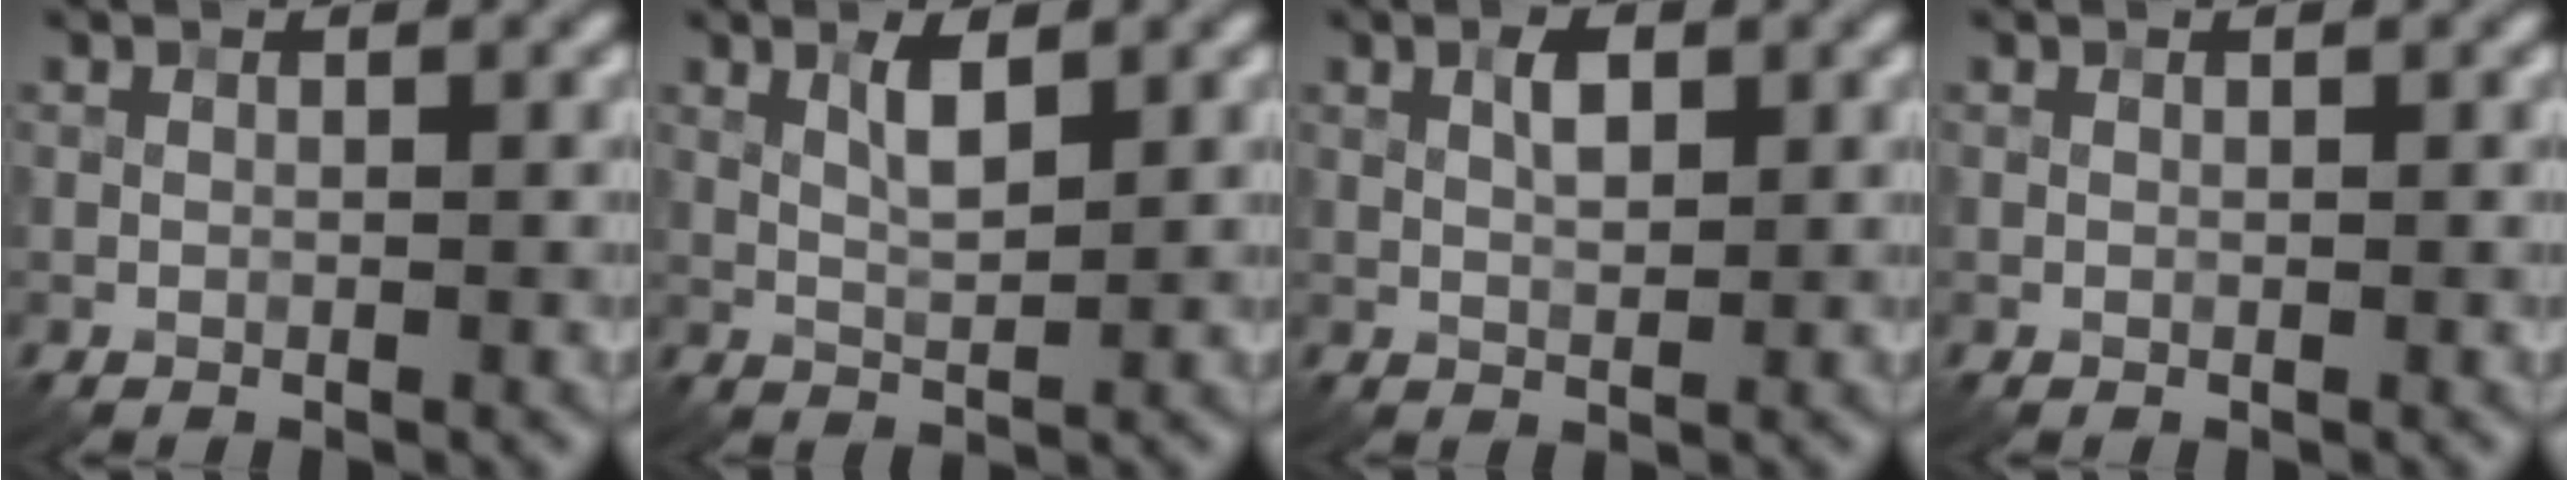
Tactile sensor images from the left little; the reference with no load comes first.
{"total": 2.5, "force": [1.1, 0.7, 2.1], "torque": [-0.044, 0.000, 0.021]}
{"total": 2.0, "force": [0.7, 0.9, 1.6], "torque": [-0.029, 0.003, 0.012]}
{"total": 0.0}